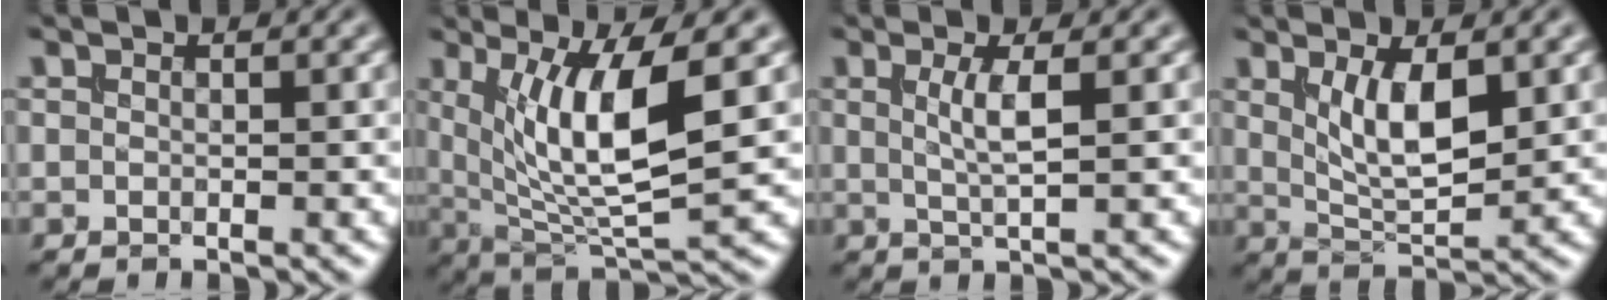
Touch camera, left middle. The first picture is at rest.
{"total": 8.6, "force": [2.2, 2.4, 7.9], "torque": [-0.142, -0.016, 0.046]}
{"total": 2.7, "force": [0.6, 0.6, 2.6], "torque": [-0.047, -0.002, 0.010]}
{"total": 4.9, "force": [1.5, 1.7, 4.3], "torque": [-0.086, -0.012, 0.033]}